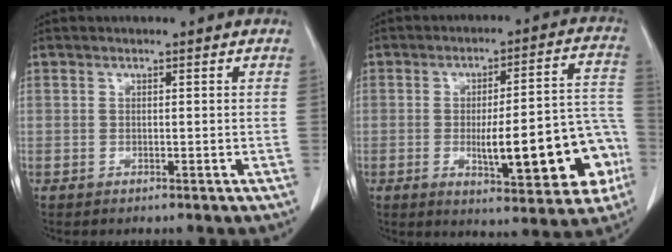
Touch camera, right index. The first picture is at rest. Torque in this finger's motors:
{"motor_torque": [1.11, 0.03, 0.63, 0.18]}